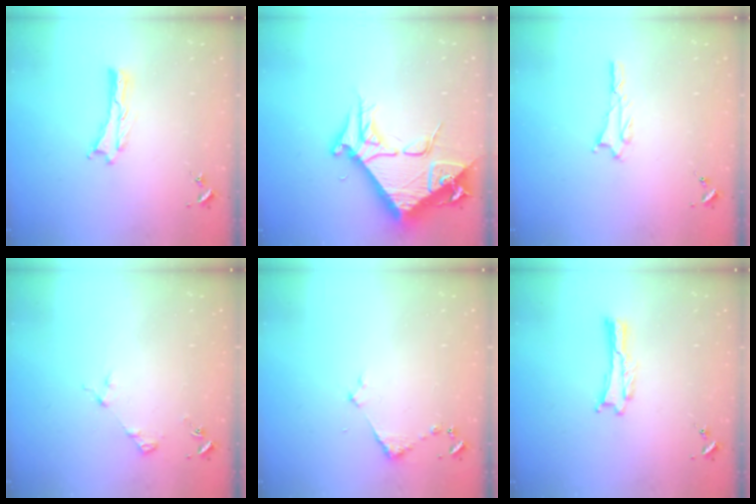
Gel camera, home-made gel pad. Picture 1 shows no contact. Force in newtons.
{"total": 10.5, "press": 10.5, "slide": 1.0}
{"total": 1.8, "press": 1.8, "slide": 0.2}
{"total": 4.0, "press": 4.0, "slide": 0.4}
{"total": 2.9, "press": 2.9, "slide": 0.3}
{"total": 0.0}